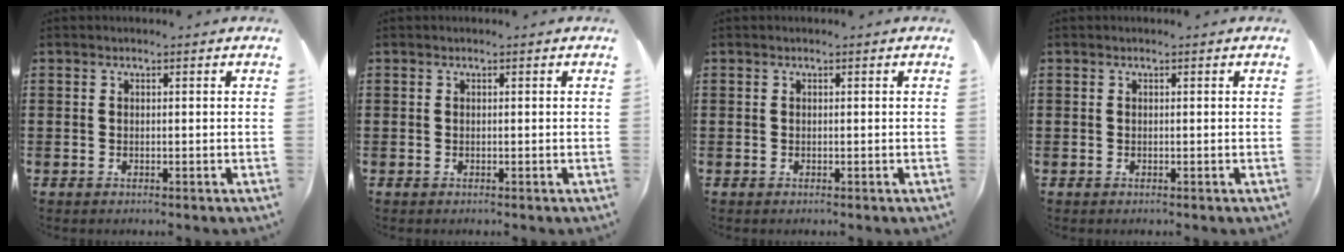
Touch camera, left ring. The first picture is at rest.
{"total": 0.0}
{"total": 0.0}
{"total": 0.0}